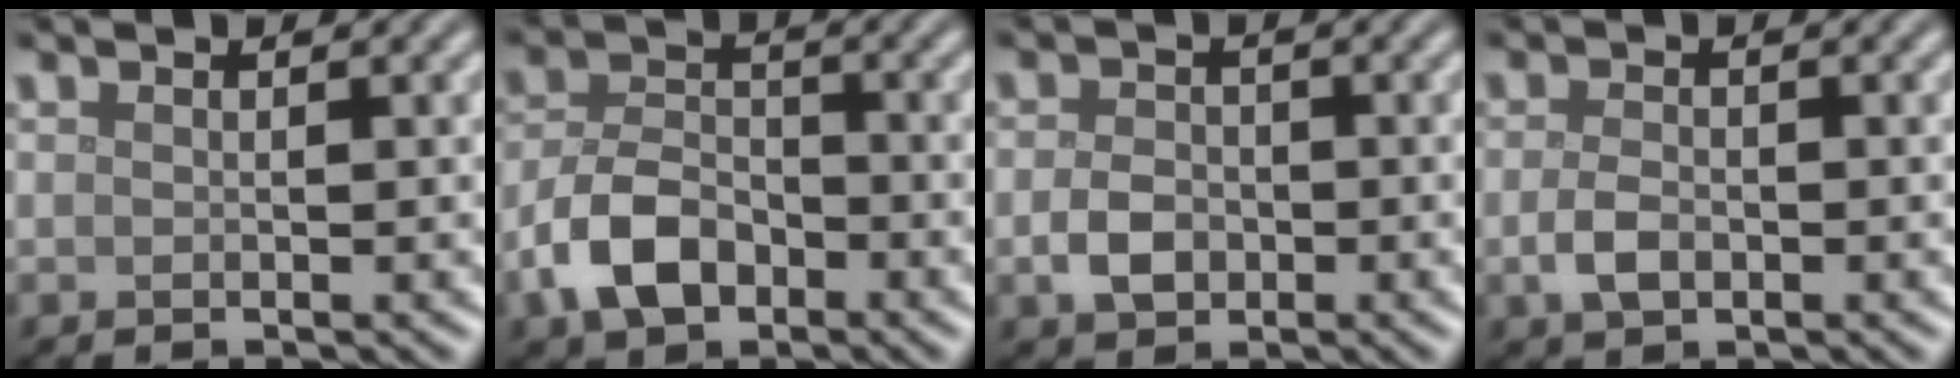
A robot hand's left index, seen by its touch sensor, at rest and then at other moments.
{"total": 5.4, "force": [-2.7, 3.4, 3.3], "torque": [-0.064, 0.002, -0.058]}
{"total": 2.8, "force": [-0.8, 2.0, 1.7], "torque": [-0.030, -0.002, -0.019]}
{"total": 2.3, "force": [-0.6, 1.4, 1.7], "torque": [-0.036, -0.003, -0.013]}